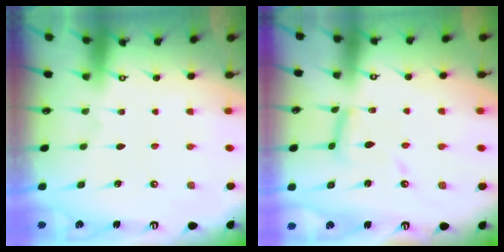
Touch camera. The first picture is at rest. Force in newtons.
{"total": 9.3, "press": 9.3, "slide": 0.6}